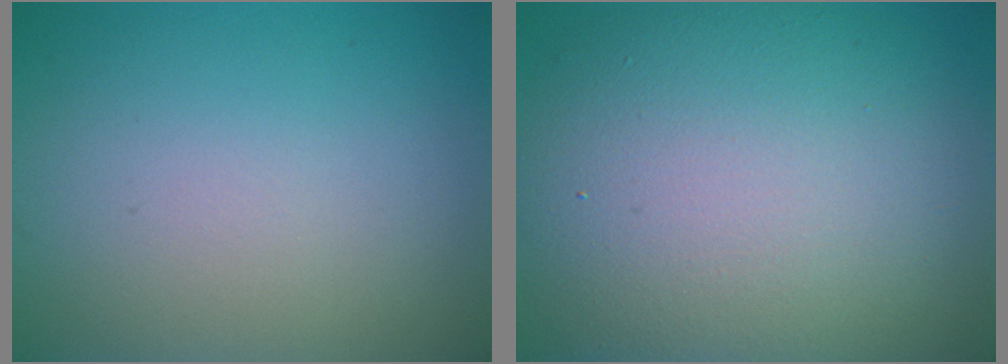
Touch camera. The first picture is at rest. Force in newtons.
{"total": 13.3, "press": 13.2, "slide": 1.3}